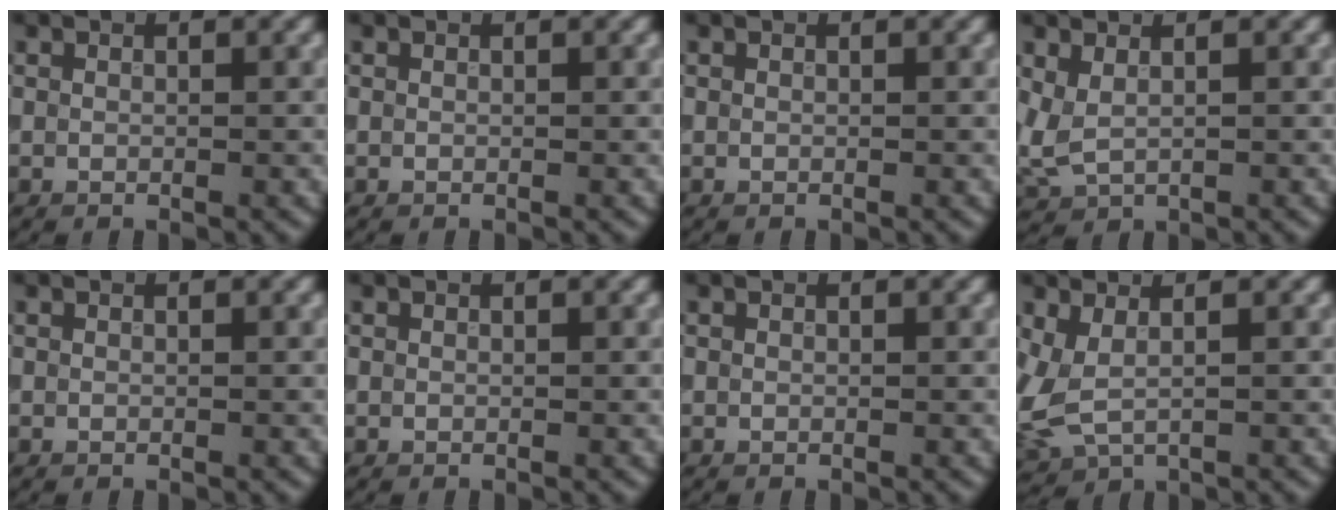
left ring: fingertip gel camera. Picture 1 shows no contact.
{"total": 0.0}
{"total": 0.0}
{"total": 2.1, "force": [0.8, 1.1, 1.5], "torque": [-0.042, -0.003, 0.023]}
{"total": 0.0}
{"total": 0.0}
{"total": 0.0}
{"total": 3.8, "force": [0.6, 2.1, 3.1], "torque": [-0.093, -0.004, 0.013]}